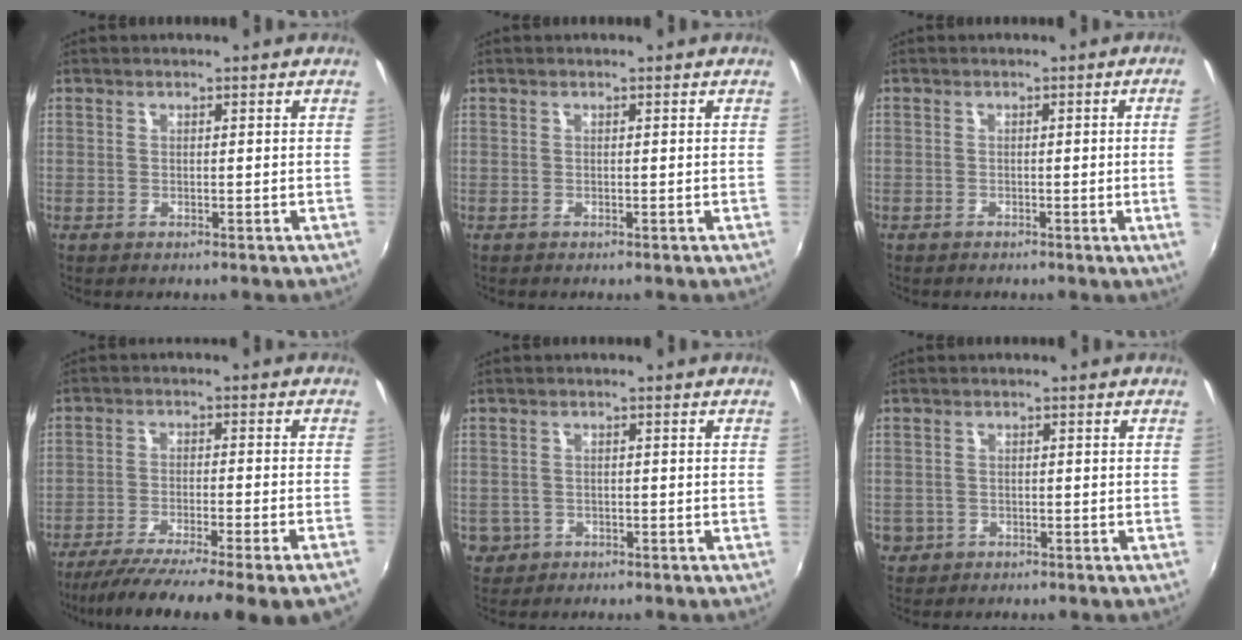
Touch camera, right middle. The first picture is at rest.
{"total": 0.0}
{"total": 3.3, "force": [-0.3, -1.7, 2.8], "torque": [-0.050, -0.014, 0.002]}
{"total": 15.0, "force": [-12.2, -1.1, 8.5], "torque": [-0.146, -0.049, -0.183]}
{"total": 4.9, "force": [-1.4, 4.5, 1.6], "torque": [-0.049, -0.001, -0.016]}
{"total": 3.7, "force": [-1.0, 3.3, 1.2], "torque": [-0.035, -0.002, -0.011]}